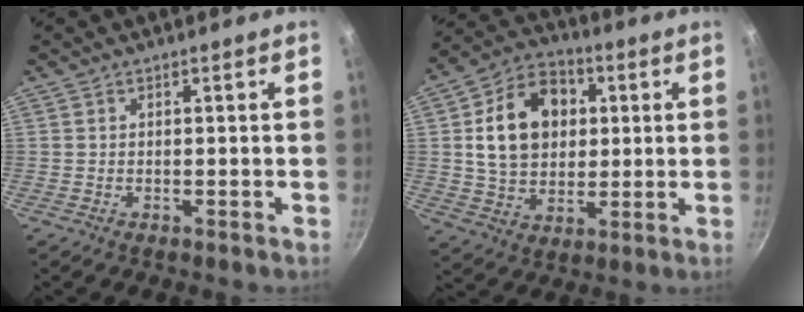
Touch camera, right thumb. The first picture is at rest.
{"total": 16.4, "force": [2.9, 12.4, 10.4], "torque": [-0.148, 0.015, 0.044]}